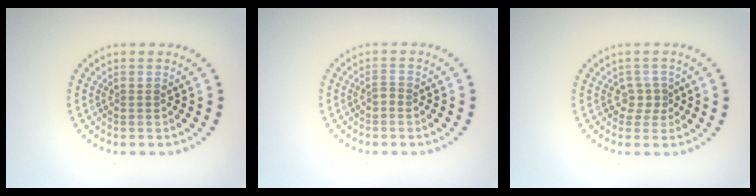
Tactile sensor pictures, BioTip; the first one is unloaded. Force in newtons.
{"total": 0.9, "press": 0.5, "slide": 0.7}
{"total": 1.6, "press": 1.2, "slide": 1.1}